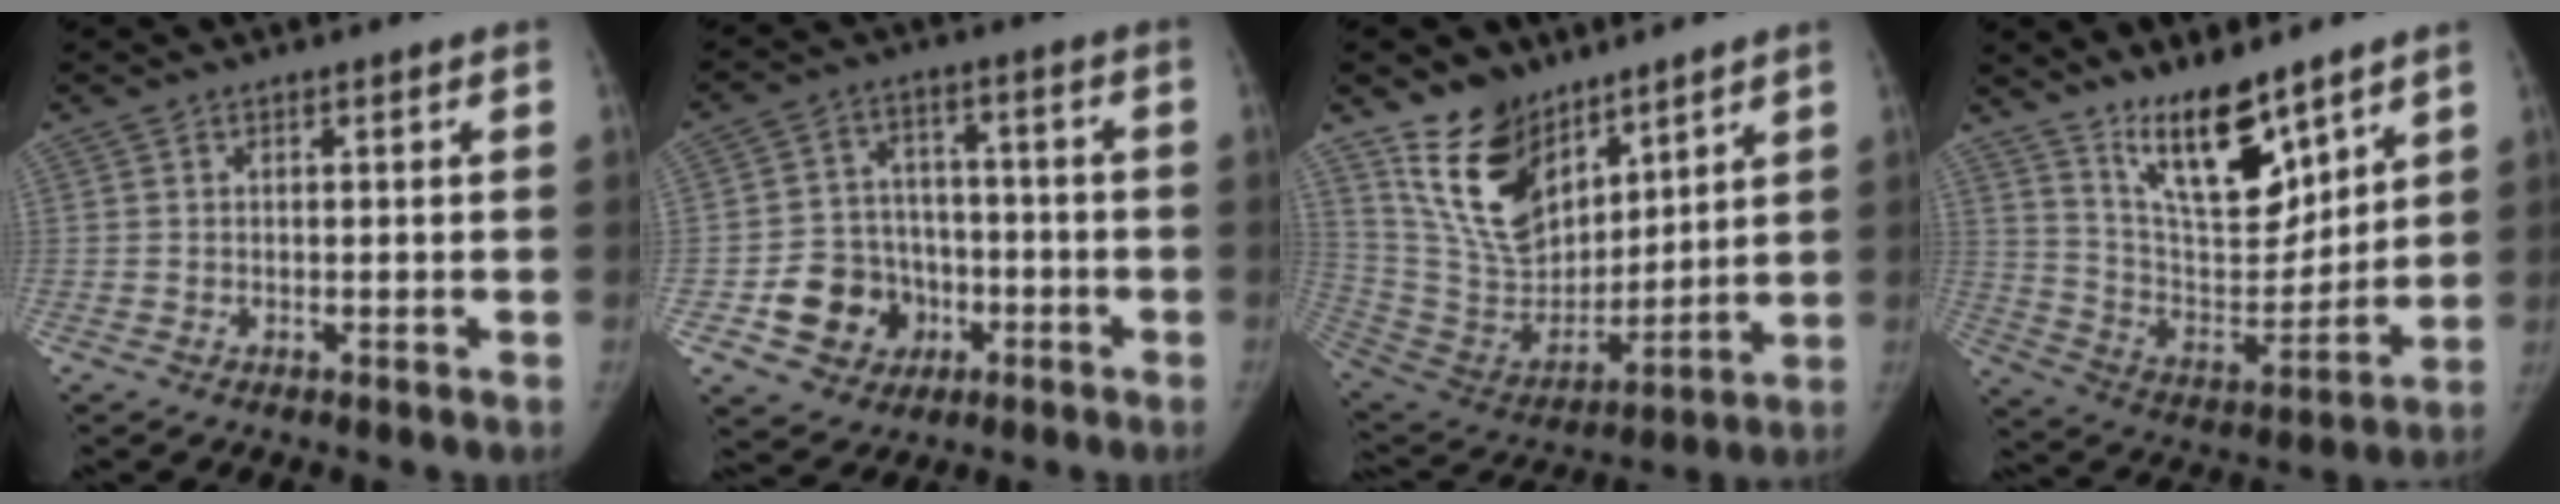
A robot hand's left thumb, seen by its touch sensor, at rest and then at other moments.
{"total": 11.4, "force": [-4.0, 9.9, 4.0], "torque": [-0.027, 0.034, -0.056]}
{"total": 17.6, "force": [11.7, 10.0, 8.5], "torque": [-0.107, -0.070, 0.236]}
{"total": 16.5, "force": [11.8, 5.9, 10.0], "torque": [-0.119, -0.087, 0.219]}